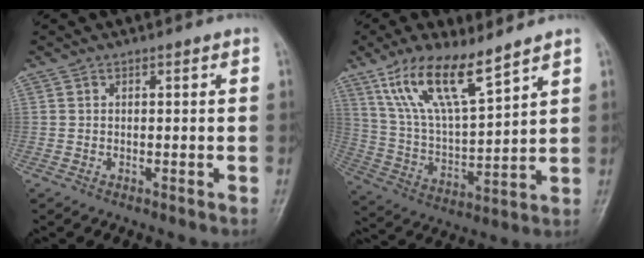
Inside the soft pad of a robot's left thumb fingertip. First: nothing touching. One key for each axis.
{"total": 14.6, "fx": 9.8, "fy": 4.0, "fz": 10.0, "tx": -0.172, "ty": -0.047, "tz": 0.202}